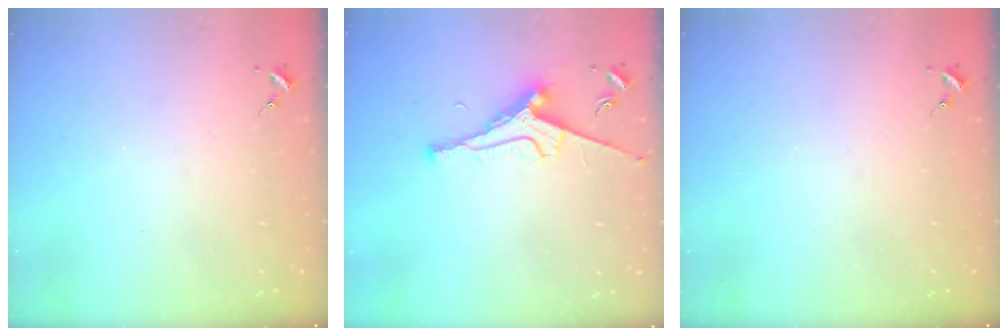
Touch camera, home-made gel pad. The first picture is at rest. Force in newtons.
{"total": 9.1, "press": 9.0, "slide": 1.3}
{"total": 0.0}